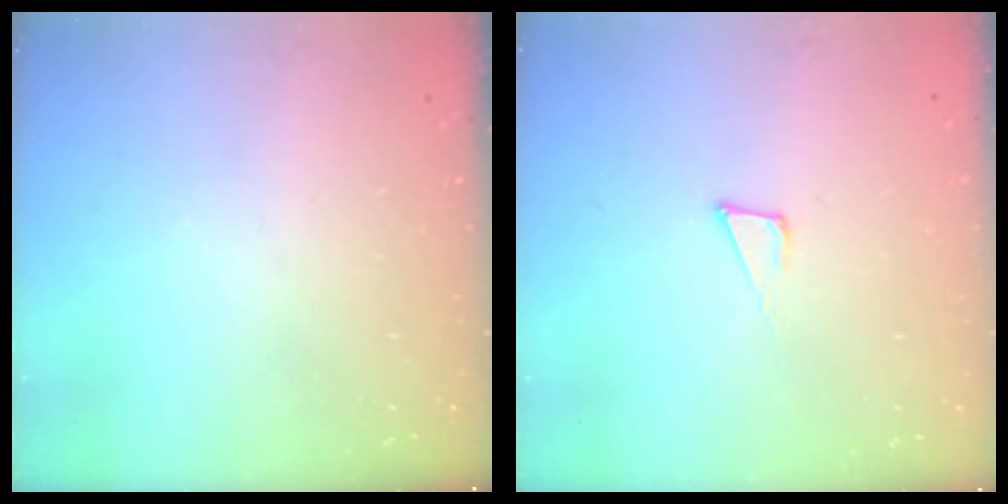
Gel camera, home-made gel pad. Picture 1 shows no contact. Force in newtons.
{"total": 5.4, "press": 5.3, "slide": 1.1}